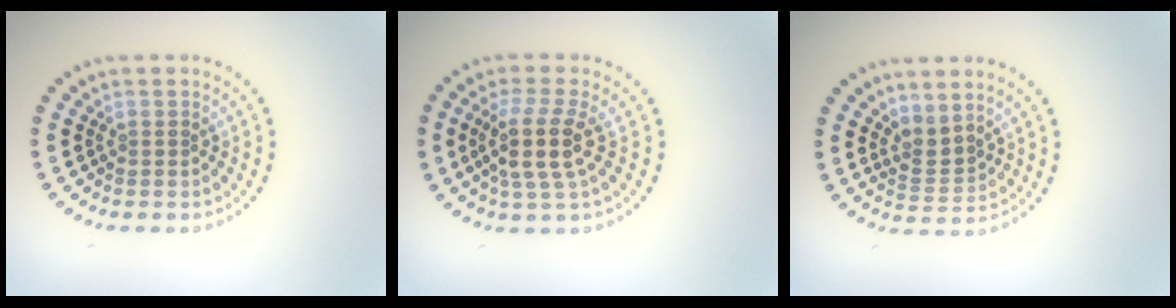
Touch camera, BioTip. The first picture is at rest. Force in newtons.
{"total": 3.8, "press": 3.1, "slide": 2.2}
{"total": 2.2, "press": 1.5, "slide": 1.7}